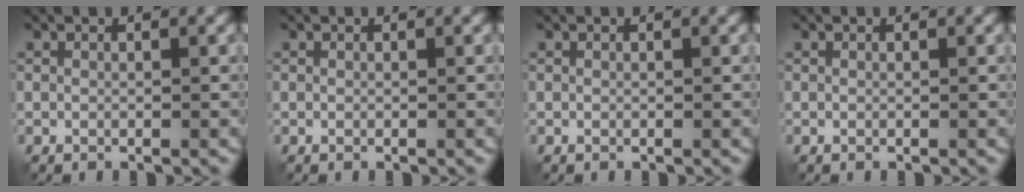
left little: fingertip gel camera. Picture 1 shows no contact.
{"total": 0.0}
{"total": 0.0}
{"total": 0.0}